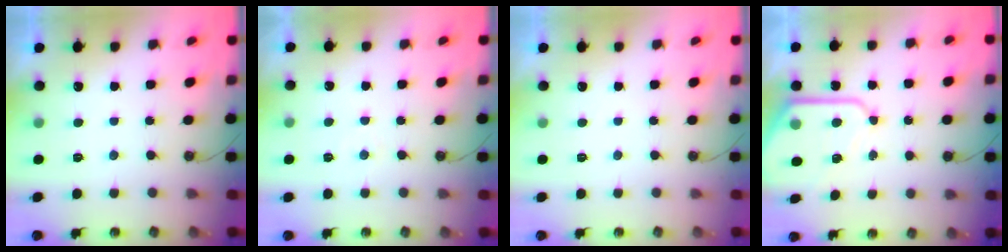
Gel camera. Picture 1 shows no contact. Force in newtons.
{"total": 3.8, "press": 3.8, "slide": 0.5}
{"total": 0.0}
{"total": 10.7, "press": 10.7, "slide": 0.9}